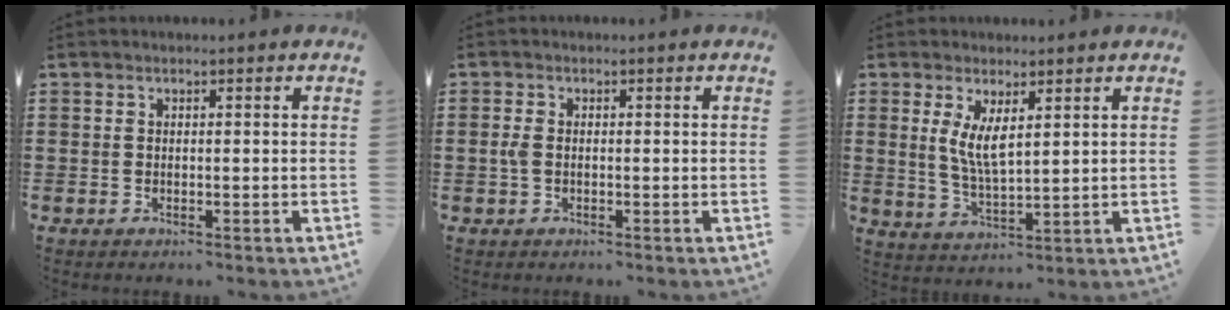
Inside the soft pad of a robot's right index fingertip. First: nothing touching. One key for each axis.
{"total": 1.8, "fx": -0.2, "fy": 1.1, "fz": 1.4, "tx": -0.037, "ty": 0.002, "tz": -0.008}
{"total": 5.2, "fx": 1.8, "fy": 1.6, "fz": 4.6, "tx": -0.096, "ty": -0.001, "tz": 0.033}